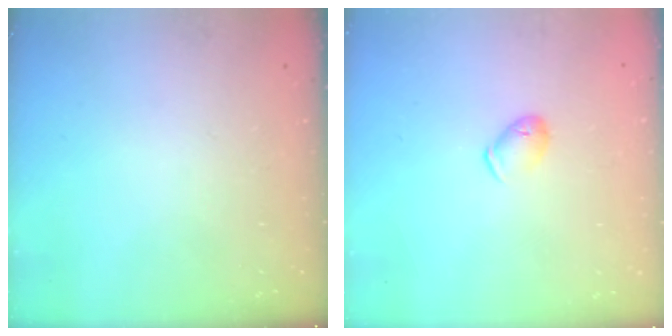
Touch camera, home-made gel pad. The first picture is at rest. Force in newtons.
{"total": 6.2, "press": 6.2, "slide": 1.1}